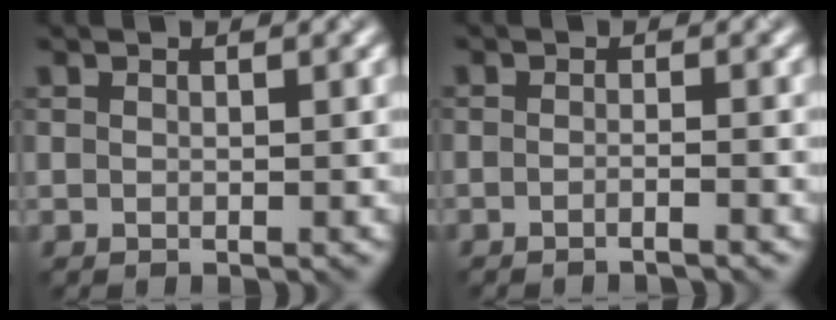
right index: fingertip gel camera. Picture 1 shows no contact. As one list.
[{"total": 1.4, "force": [-1.4, 0.1, 0.4], "torque": [0.001, -0.003, -0.029]}]